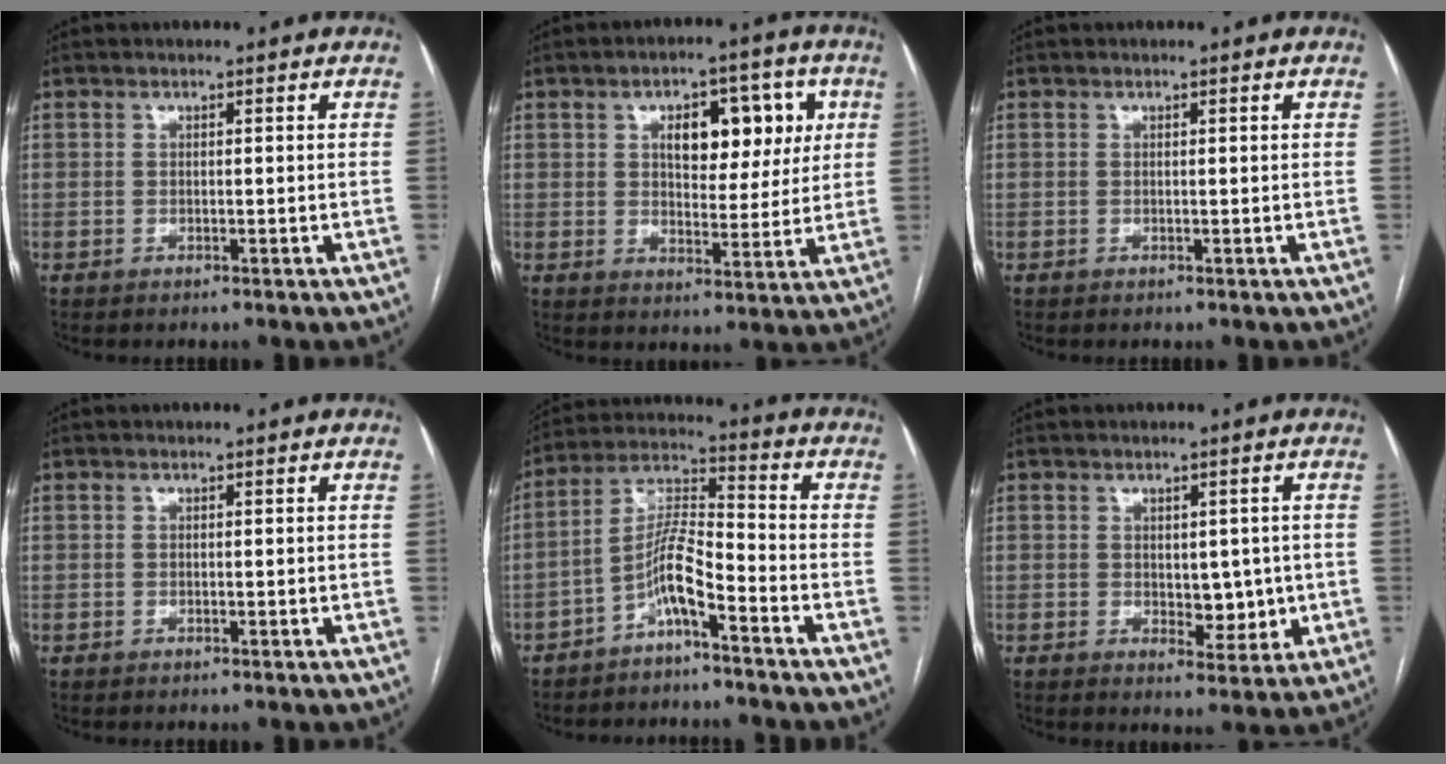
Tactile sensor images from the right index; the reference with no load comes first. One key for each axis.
{"total": 10.4, "fx": 3.3, "fy": 5.2, "fz": 8.4, "tx": -0.108, "ty": 0.022, "tz": 0.049}
{"total": 0.0}
{"total": 0.0}
{"total": 7.6, "fx": -4.4, "fy": 0.9, "fz": 6.1, "tx": -0.128, "ty": 0.015, "tz": -0.085}
{"total": 4.8, "fx": 0.0, "fy": 2.7, "fz": 3.9, "tx": -0.046, "ty": -0.004, "tz": 0.009}